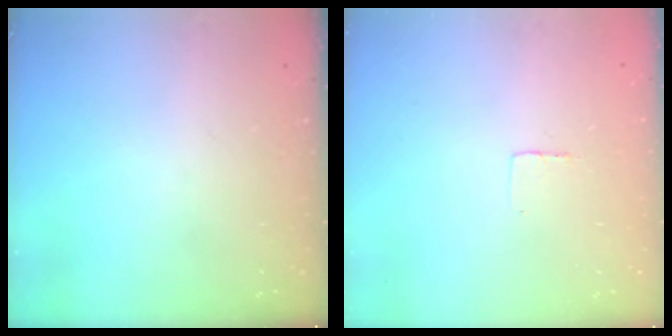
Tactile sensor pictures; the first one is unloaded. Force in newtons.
{"total": 2.3, "press": 2.3, "slide": 0.1}